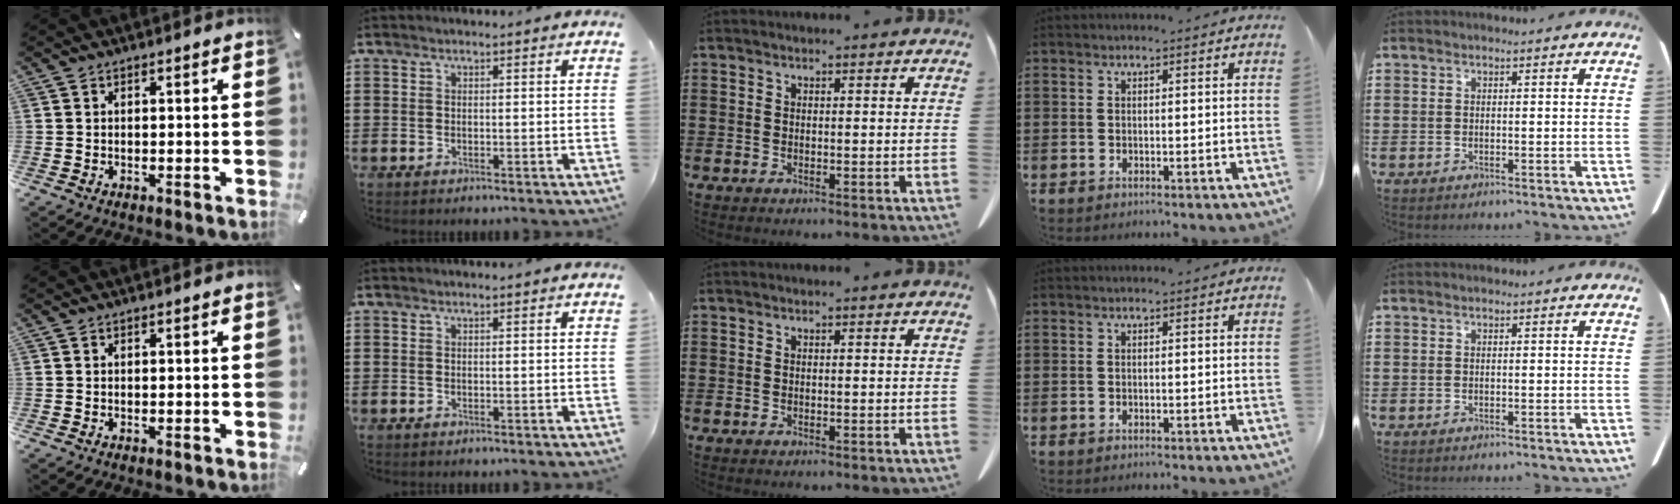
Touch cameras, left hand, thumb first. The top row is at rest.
{}